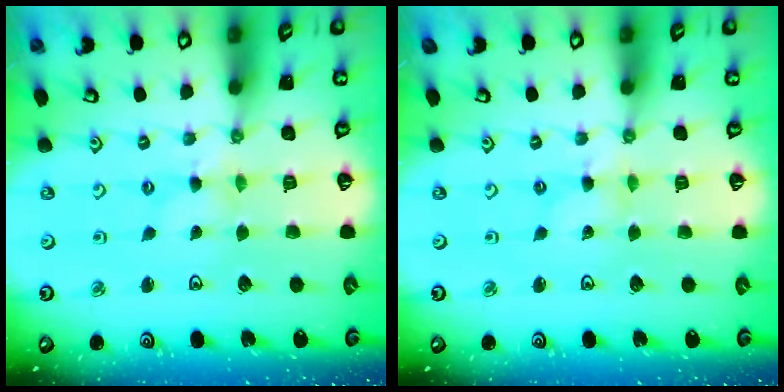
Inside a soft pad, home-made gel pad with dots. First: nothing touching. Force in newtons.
{"total": 1.1, "press": 1.1, "slide": 0.1}